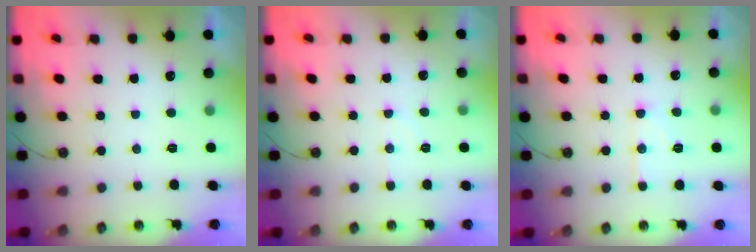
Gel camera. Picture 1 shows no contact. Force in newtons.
{"total": 5.3, "press": 5.3, "slide": 0.7}
{"total": 7.6, "press": 7.6, "slide": 0.5}